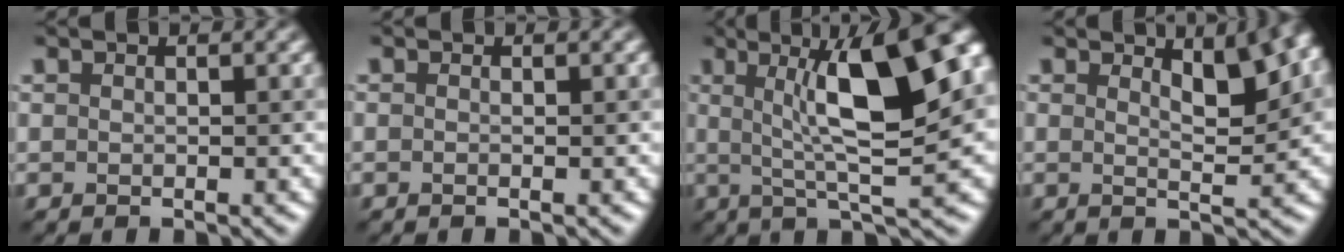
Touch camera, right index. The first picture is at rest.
{"total": 0.6, "force": [0.0, 0.2, 0.5], "torque": [-0.010, -0.009, -0.007]}
{"total": 12.4, "force": [2.8, 3.3, 11.6], "torque": [-0.148, 0.024, 0.036]}
{"total": 5.9, "force": [2.2, 1.8, 5.2], "torque": [-0.037, 0.015, 0.019]}